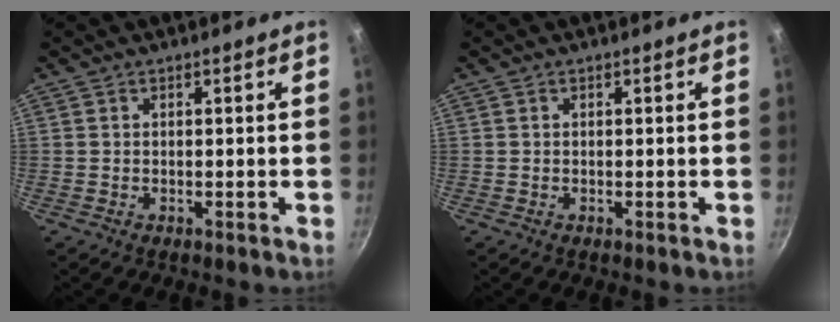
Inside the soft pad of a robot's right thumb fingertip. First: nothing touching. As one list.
[{"total": 0.0}]